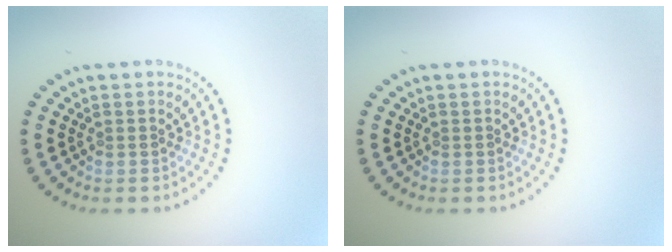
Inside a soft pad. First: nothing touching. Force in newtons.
{"total": 0.0}